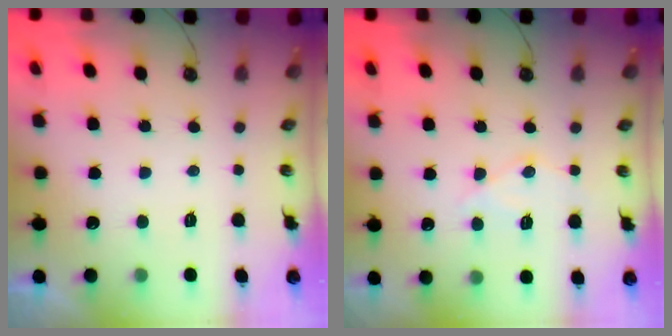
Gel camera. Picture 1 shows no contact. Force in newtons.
{"total": 10.6, "press": 10.6, "slide": 0.9}